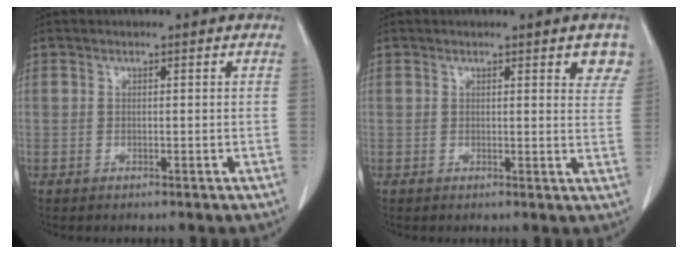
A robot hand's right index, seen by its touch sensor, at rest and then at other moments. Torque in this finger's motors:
{"motor_torque": [0.09, 0.13, 0.03, 0.00]}